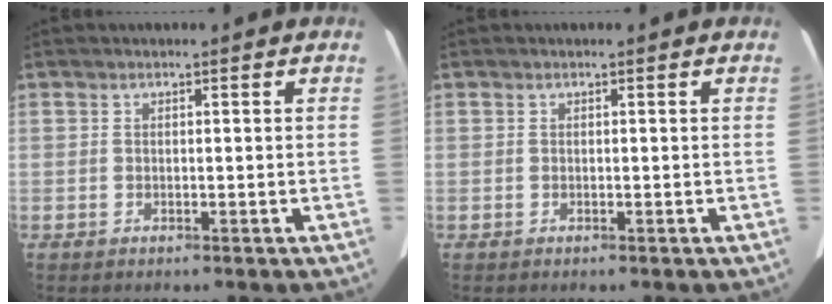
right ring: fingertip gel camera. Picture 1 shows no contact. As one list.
[{"total": 0.0}]